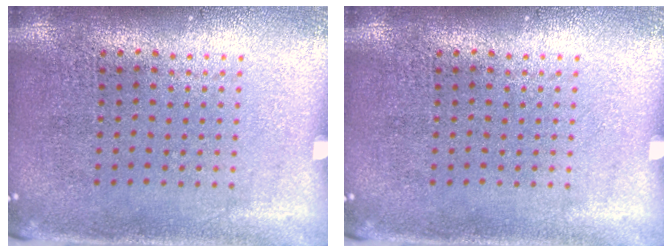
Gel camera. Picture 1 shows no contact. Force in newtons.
{"total": 0.0}